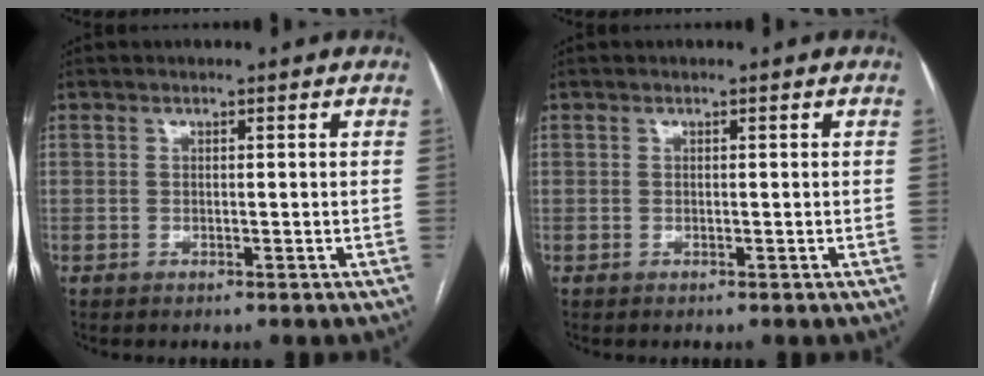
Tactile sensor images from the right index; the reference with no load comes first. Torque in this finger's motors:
{"motor_torque": [0.00, 0.00, 0.00, 0.00]}